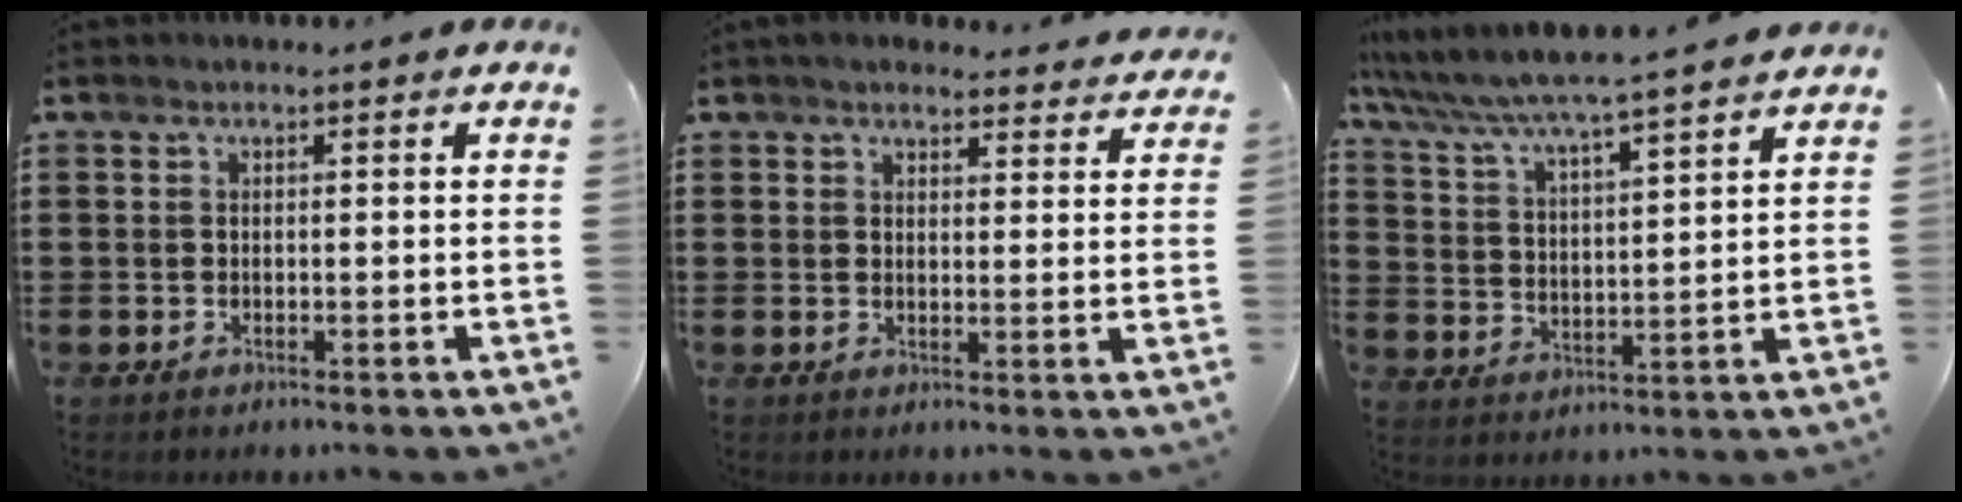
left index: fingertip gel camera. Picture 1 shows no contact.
{"total": 3.5, "force": [3.4, 0.8, 0.8], "torque": [-0.017, -0.011, 0.061]}
{"total": 4.9, "force": [4.5, -0.5, 1.9], "torque": [-0.060, -0.037, 0.068]}